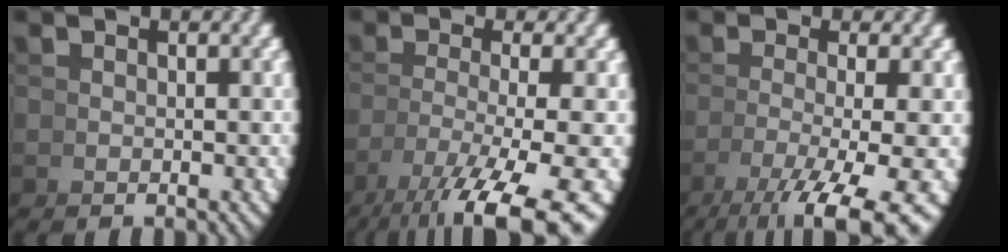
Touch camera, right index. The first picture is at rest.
{"total": 8.6, "force": [-3.0, 3.3, 7.4], "torque": [-0.116, -0.033, -0.018]}
{"total": 7.4, "force": [-3.1, 2.3, 6.3], "torque": [-0.092, -0.022, -0.029]}